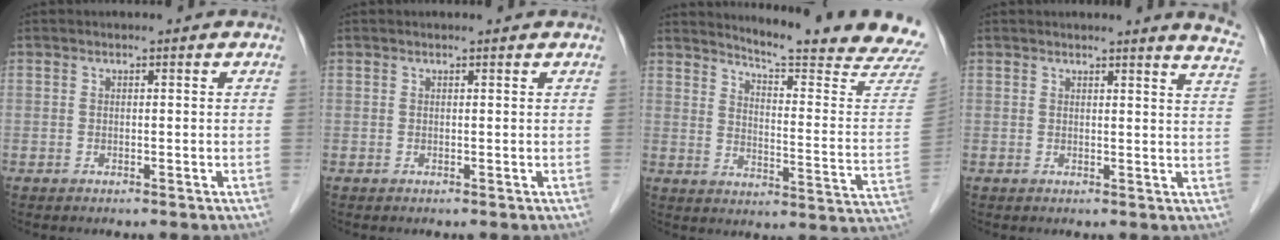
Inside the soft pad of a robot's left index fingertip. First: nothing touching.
{"total": 1.0, "force": [1.0, 0.2, 0.2], "torque": [-0.001, 0.004, 0.015]}
{"total": 20.5, "force": [19.6, -0.4, 6.2], "torque": [-0.088, -0.122, 0.232]}
{"total": 7.2, "force": [6.9, 0.0, 2.2], "torque": [-0.010, -0.045, 0.049]}